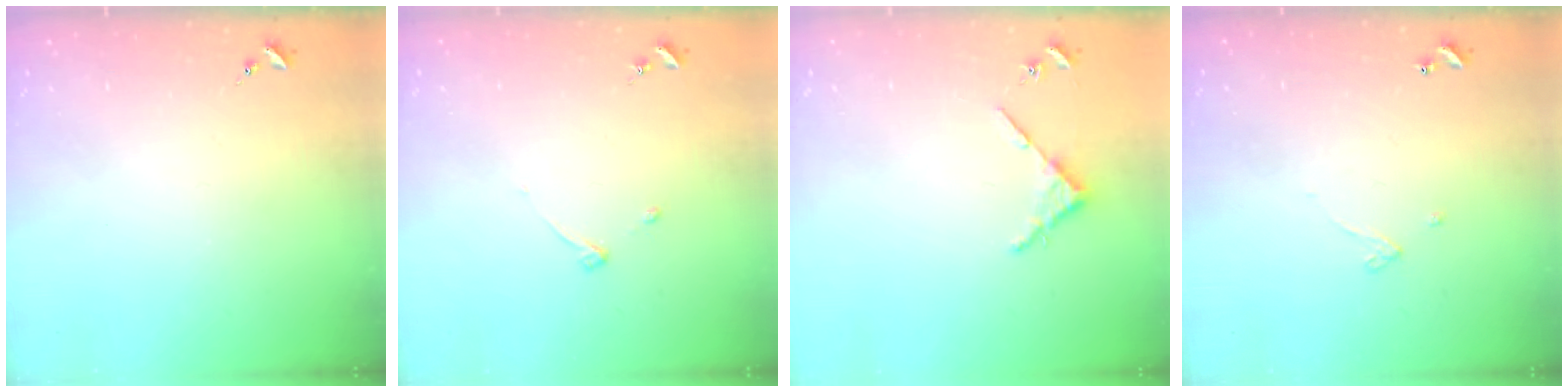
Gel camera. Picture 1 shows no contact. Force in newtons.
{"total": 3.3, "press": 3.2, "slide": 0.6}
{"total": 3.4, "press": 3.4, "slide": 0.4}
{"total": 2.6, "press": 2.6, "slide": 0.2}